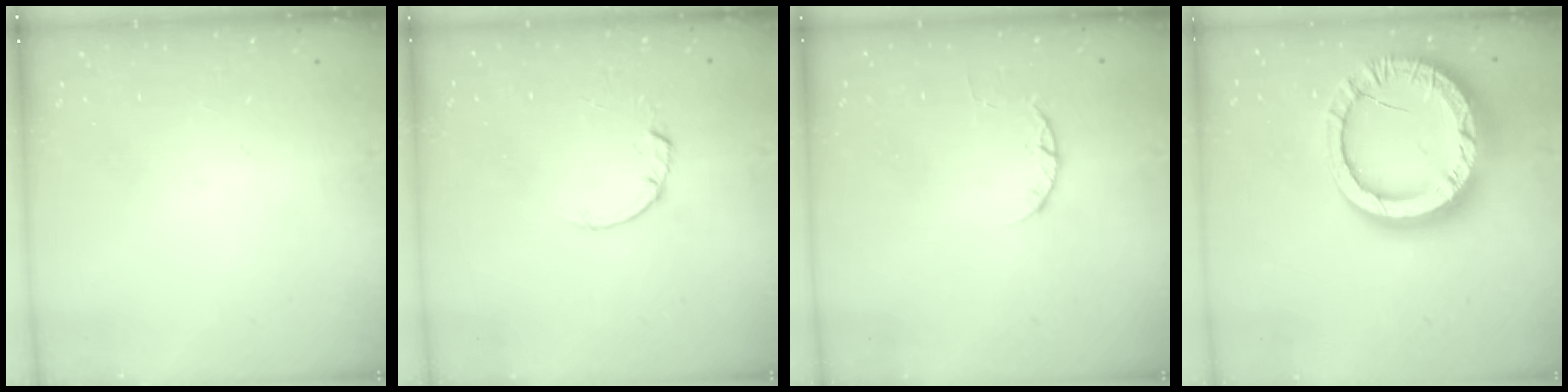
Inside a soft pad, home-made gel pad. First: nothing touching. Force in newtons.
{"total": 1.5, "press": 1.5, "slide": 0.3}
{"total": 2.4, "press": 2.4, "slide": 0.4}
{"total": 19.9, "press": 19.8, "slide": 2.0}